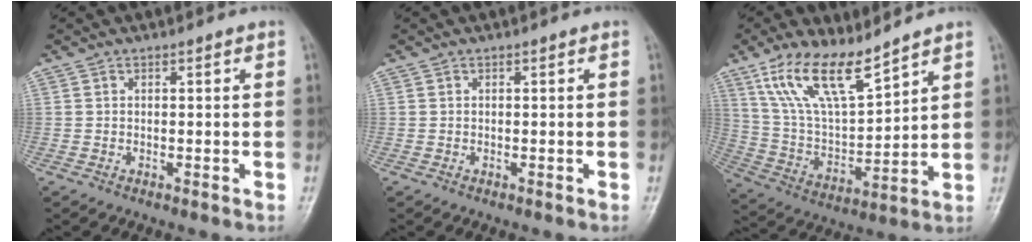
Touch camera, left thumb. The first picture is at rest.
{"total": 0.0}
{"total": 14.5, "force": [10.3, 4.5, 9.2], "torque": [-0.155, -0.051, 0.213]}